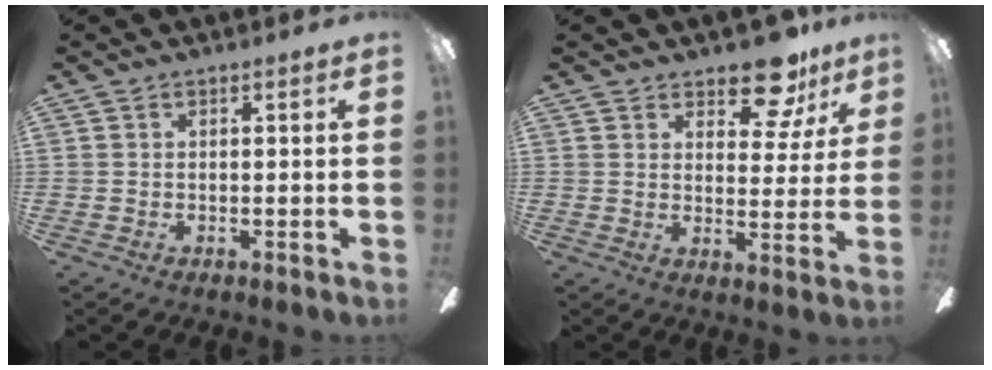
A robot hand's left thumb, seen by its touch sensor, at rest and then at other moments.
{"total": 12.2, "force": [8.9, 5.6, 6.2], "torque": [-0.075, -0.049, 0.156]}